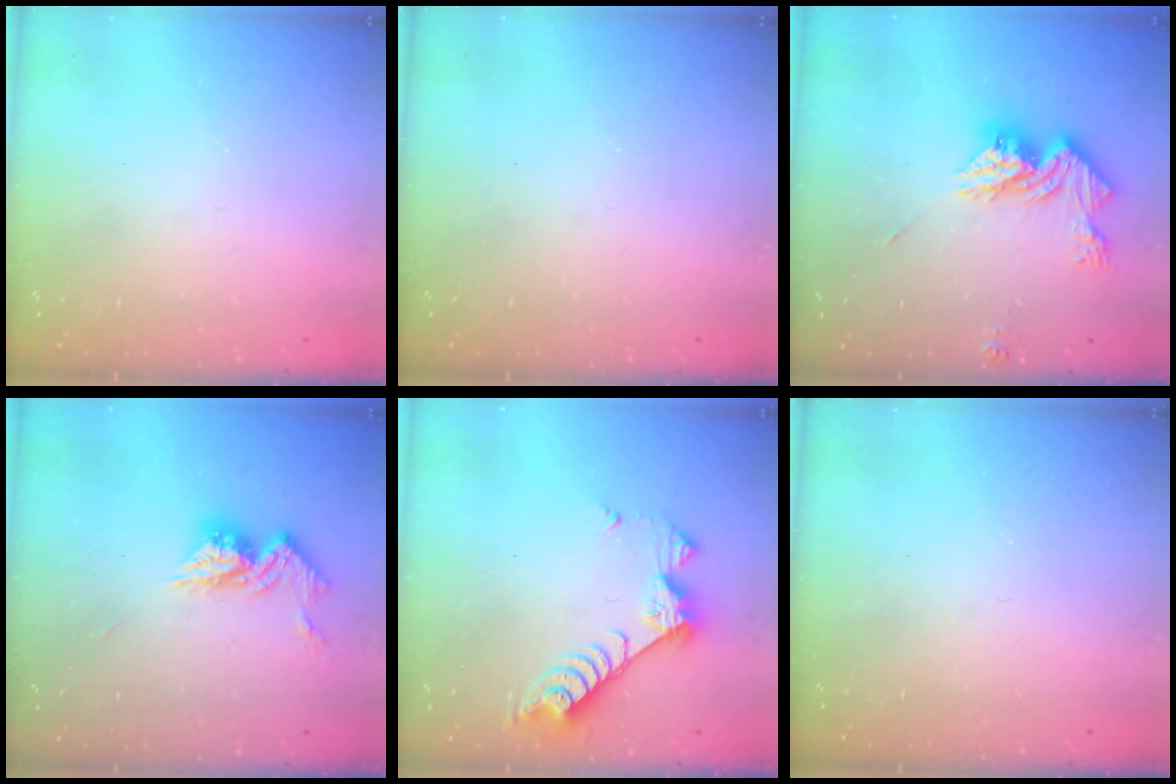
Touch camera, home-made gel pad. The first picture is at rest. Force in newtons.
{"total": 0.0}
{"total": 14.0, "press": 13.9, "slide": 1.2}
{"total": 11.5, "press": 11.4, "slide": 1.0}
{"total": 8.4, "press": 8.3, "slide": 0.7}
{"total": 0.0}